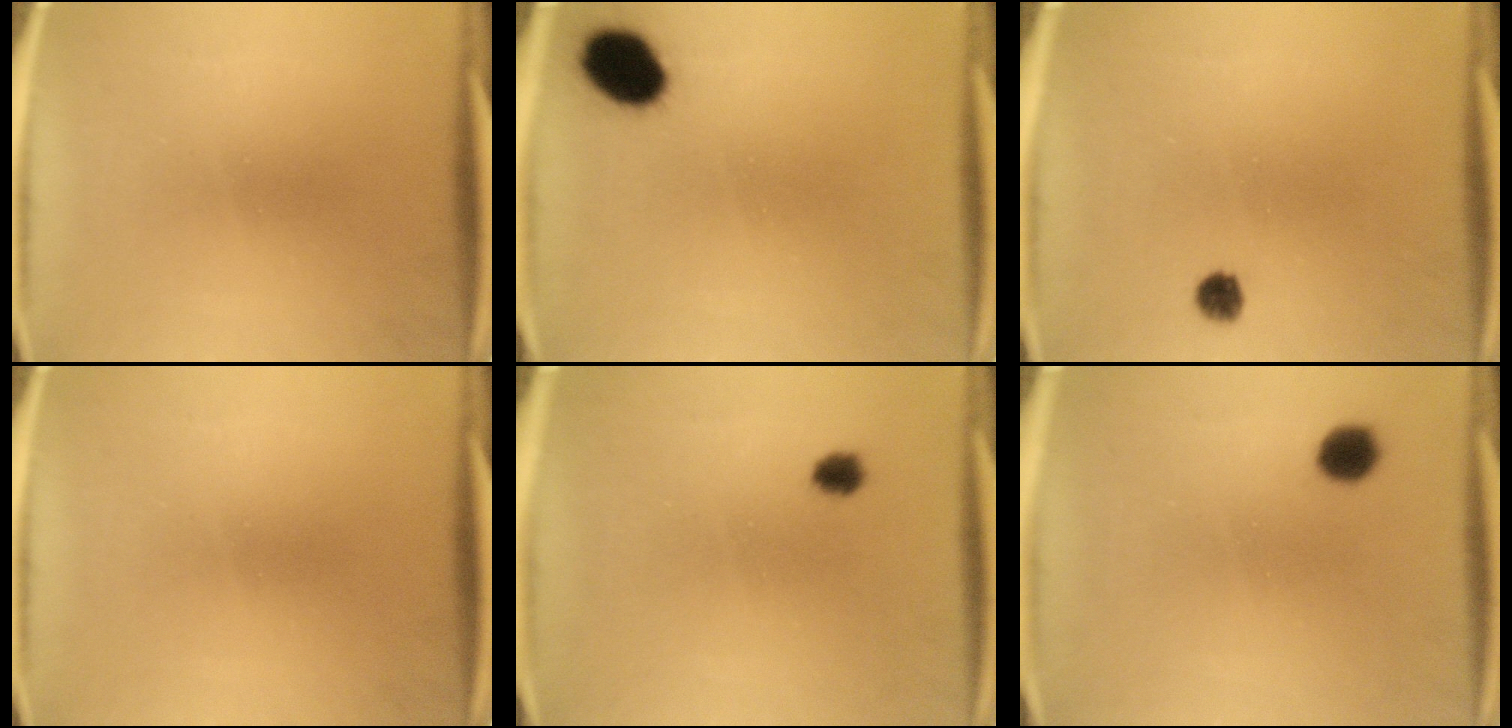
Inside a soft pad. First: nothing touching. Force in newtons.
{"total": 9.0}
{"total": 2.3}
{"total": 0.0}
{"total": 2.1}
{"total": 4.0}